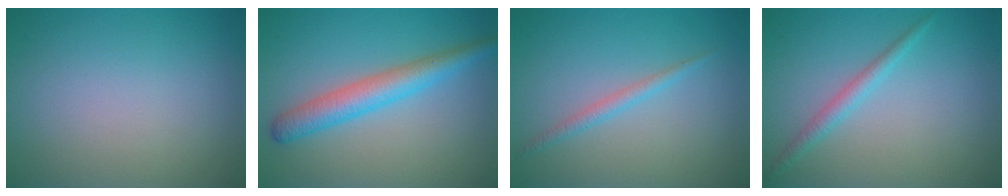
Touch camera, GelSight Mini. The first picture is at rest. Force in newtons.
{"total": 4.3, "press": 4.3, "slide": 0.1}
{"total": 1.4, "press": 1.4, "slide": 0.1}
{"total": 1.7, "press": 1.7, "slide": 0.1}